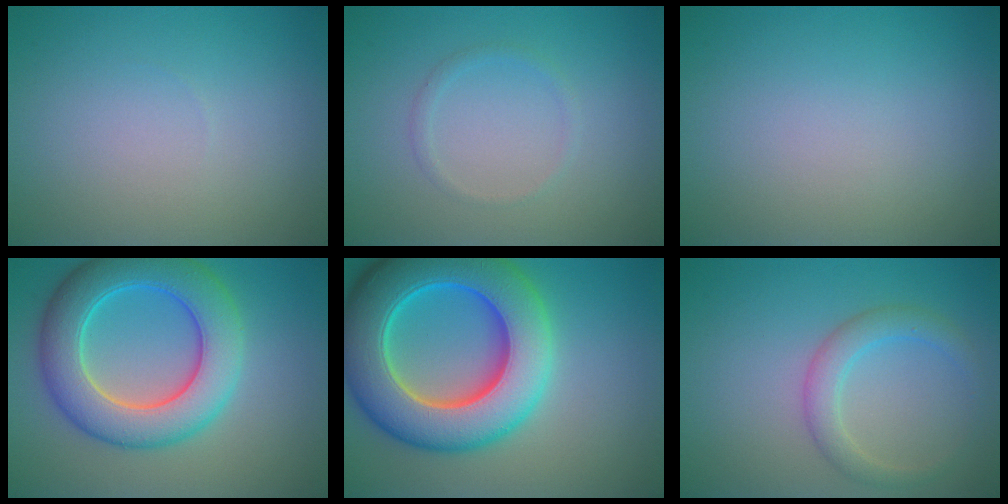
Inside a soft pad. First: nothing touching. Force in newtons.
{"total": 0.9, "press": 0.9, "slide": 0.1}
{"total": 0.0}
{"total": 8.6, "press": 8.6, "slide": 0.2}
{"total": 12.6, "press": 12.6, "slide": 0.3}
{"total": 2.7, "press": 2.7, "slide": 0.2}